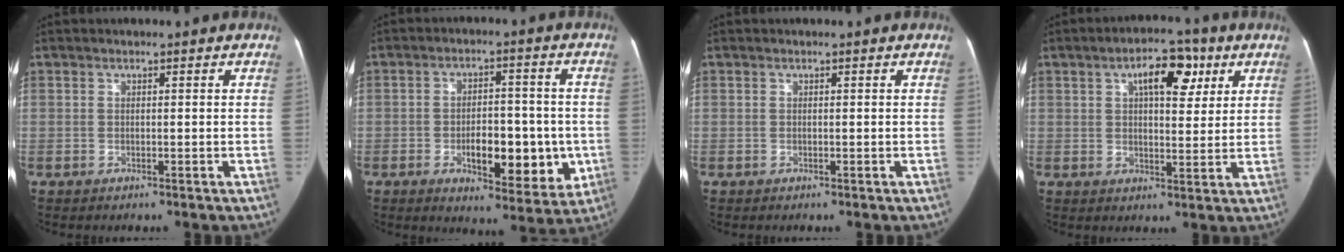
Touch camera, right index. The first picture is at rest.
{"total": 11.7, "force": [-2.6, 5.2, 10.1], "torque": [-0.131, 0.005, -0.029]}
{"total": 0.0}
{"total": 8.3, "force": [3.7, 3.5, 6.6], "torque": [-0.098, 0.019, 0.054]}